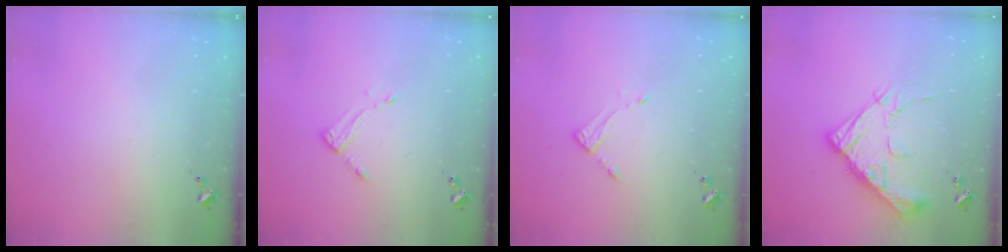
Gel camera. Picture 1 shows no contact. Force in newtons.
{"total": 3.0, "press": 3.0, "slide": 0.3}
{"total": 3.1, "press": 3.1, "slide": 0.3}
{"total": 15.9, "press": 15.9, "slide": 1.2}